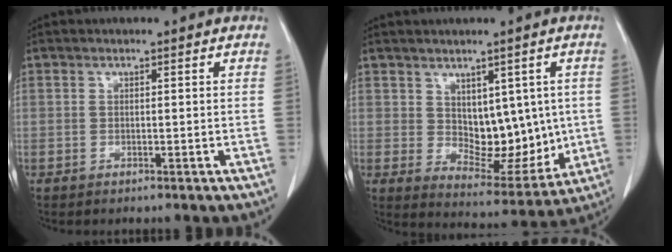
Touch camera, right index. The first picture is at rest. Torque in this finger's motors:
{"motor_torque": [0.13, 0.24, 0.19, 0.02]}